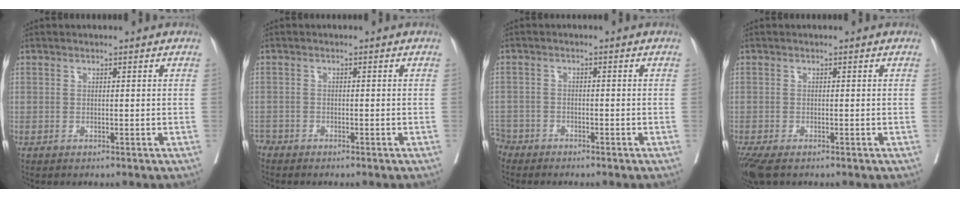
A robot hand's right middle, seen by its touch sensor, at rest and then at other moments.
{"total": 1.7, "force": [-1.6, 0.6, -0.2], "torque": [0.005, 0.000, -0.032]}
{"total": 3.8, "force": [-3.3, 1.7, -0.5], "torque": [0.008, 0.001, -0.070]}
{"total": 5.6, "force": [-4.0, 2.0, 3.3], "torque": [-0.070, -0.018, -0.070]}